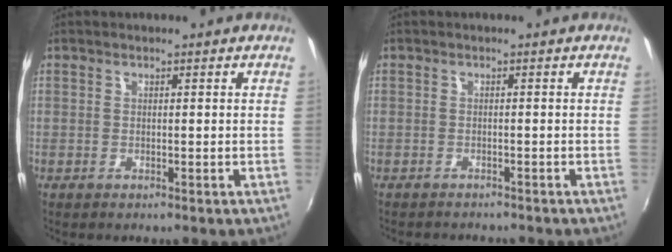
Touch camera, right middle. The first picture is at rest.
{"total": 3.0, "force": [-2.8, 0.6, 0.7], "torque": [-0.022, -0.012, -0.042]}